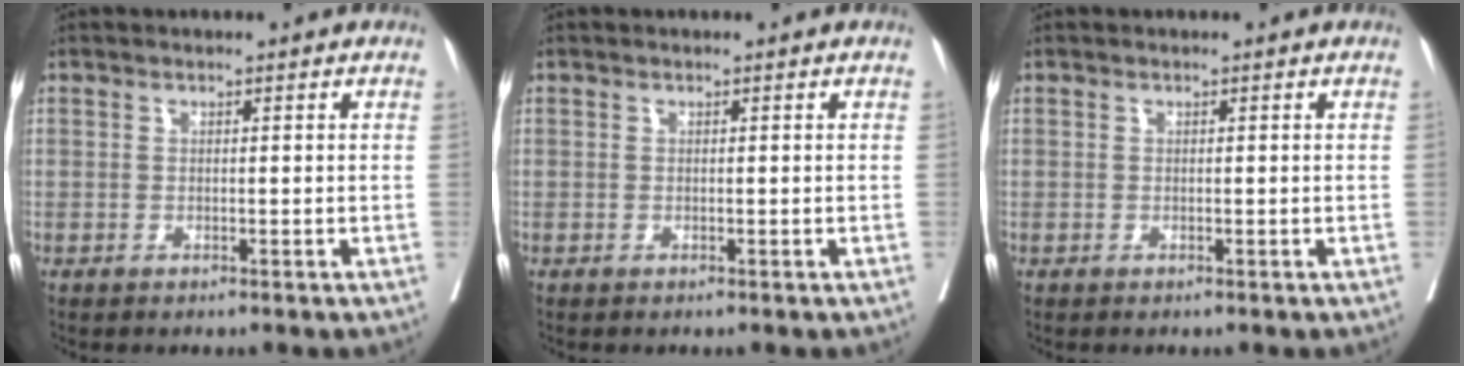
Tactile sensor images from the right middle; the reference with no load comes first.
{"total": 0.0}
{"total": 0.0}